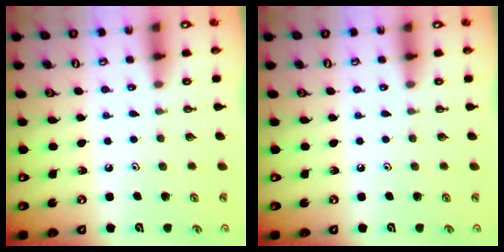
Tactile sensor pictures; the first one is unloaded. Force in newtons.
{"total": 0.0}